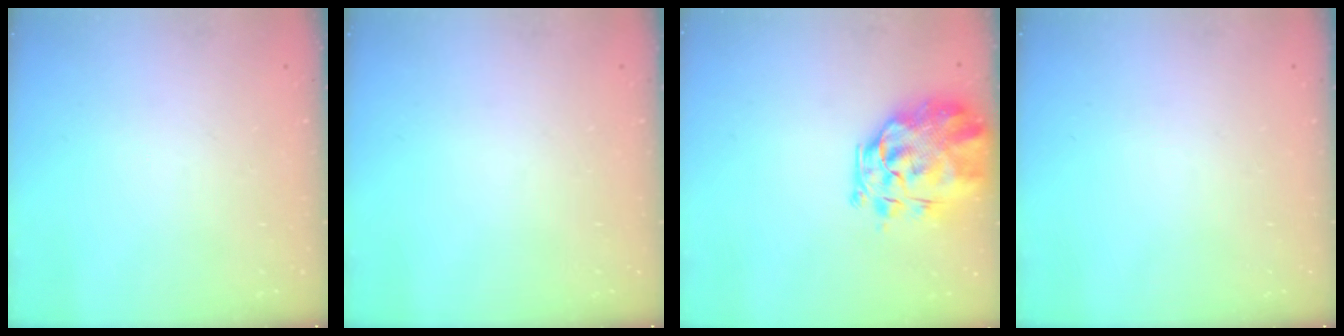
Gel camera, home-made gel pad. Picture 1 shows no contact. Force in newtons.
{"total": 0.0}
{"total": 3.5, "press": 3.2, "slide": 1.5}
{"total": 0.0}